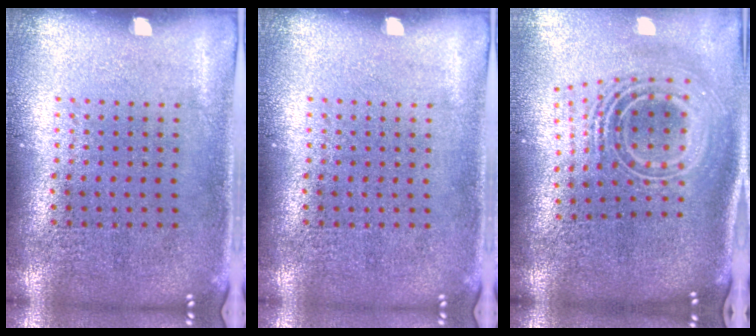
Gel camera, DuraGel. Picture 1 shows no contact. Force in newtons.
{"total": 0.0}
{"total": 2.6, "press": 1.8, "slide": 1.9}